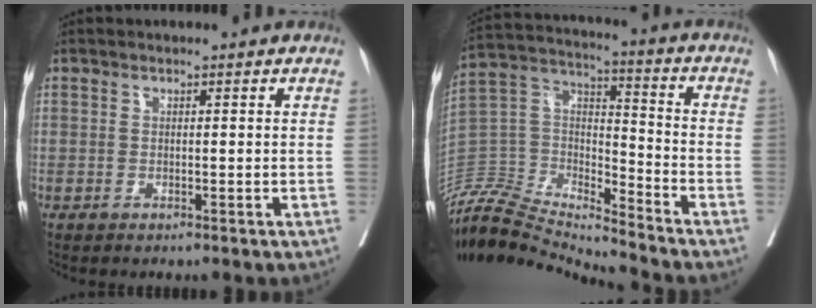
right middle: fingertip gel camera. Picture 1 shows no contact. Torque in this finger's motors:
{"motor_torque": [-0.39, -0.95, 0.00, 0.01]}